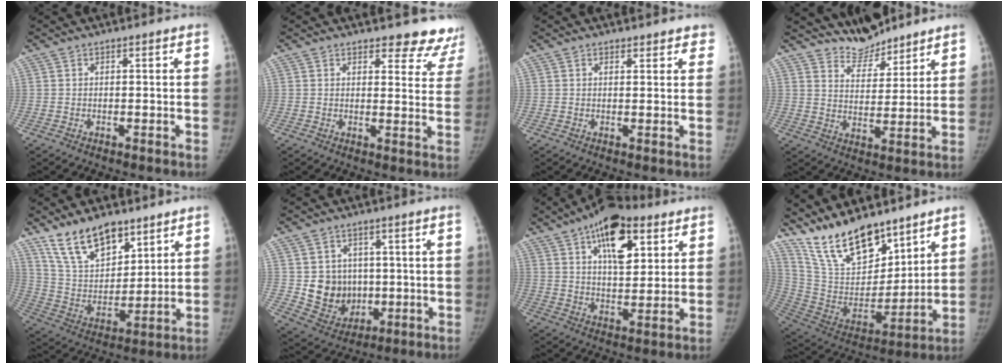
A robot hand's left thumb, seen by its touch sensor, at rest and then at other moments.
{"total": 8.4, "force": [7.8, 3.0, 1.0], "torque": [0.041, -0.047, 0.062]}
{"total": 2.8, "force": [2.4, 1.3, 0.8], "torque": [0.021, -0.007, 0.021]}
{"total": 7.6, "force": [7.1, 2.4, 0.8], "torque": [0.011, -0.054, 0.131]}
{"total": 15.4, "force": [10.8, 7.7, 7.8], "torque": [-0.101, -0.058, 0.211]}
{"total": 10.2, "force": [0.4, 9.1, 4.4], "torque": [-0.028, -0.004, 0.030]}
{"total": 15.8, "force": [7.6, 7.7, 11.4], "torque": [-0.137, -0.020, 0.118]}
{"total": 19.3, "force": [14.9, 7.9, 9.3], "torque": [-0.124, -0.078, 0.283]}